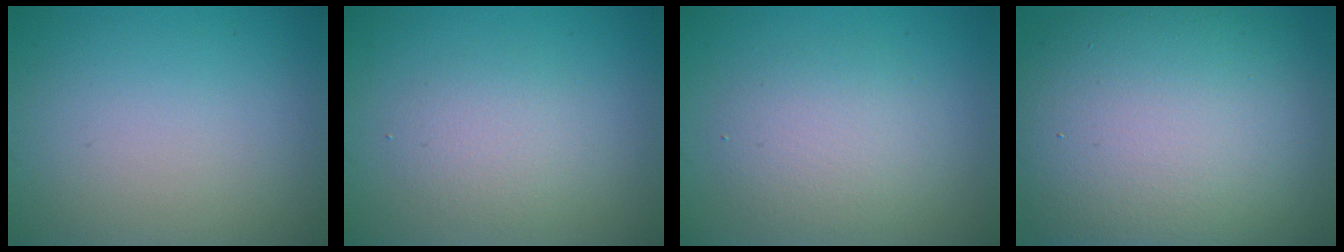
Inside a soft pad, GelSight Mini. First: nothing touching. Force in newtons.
{"total": 2.4, "press": 2.4, "slide": 0.2}
{"total": 2.0, "press": 2.0, "slide": 0.2}
{"total": 15.6, "press": 15.6, "slide": 1.1}